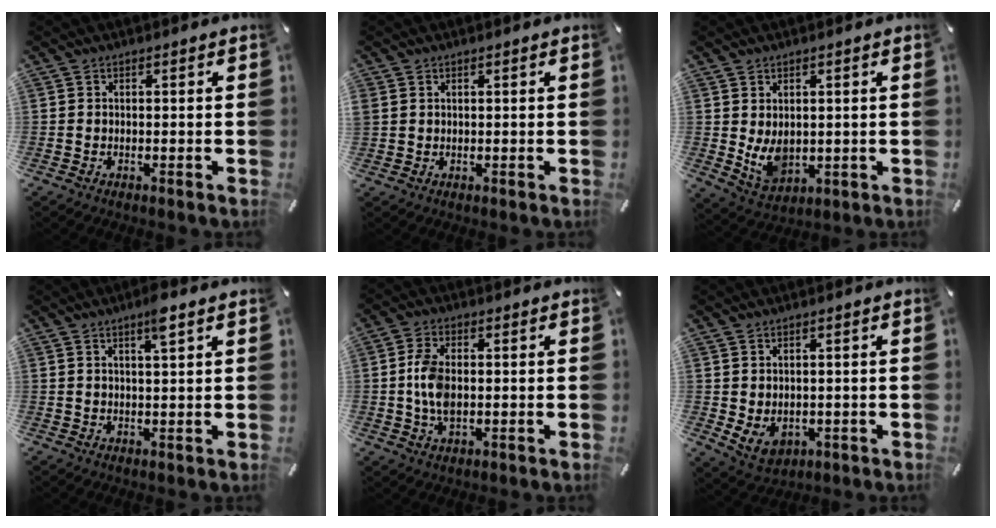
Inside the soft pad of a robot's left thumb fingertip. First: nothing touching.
{"total": 1.5, "force": [0.7, 1.3, 0.0], "torque": [-0.001, 0.003, 0.013]}
{"total": 6.7, "force": [0.9, 5.3, 4.0], "torque": [-0.085, -0.009, 0.018]}
{"total": 4.3, "force": [2.6, 0.4, 3.5], "torque": [-0.067, -0.002, 0.041]}
{"total": 6.7, "force": [-0.1, 3.9, 5.4], "torque": [-0.129, 0.002, -0.007]}
{"total": 4.6, "force": [0.3, 4.0, 2.3], "torque": [-0.039, -0.007, 0.006]}